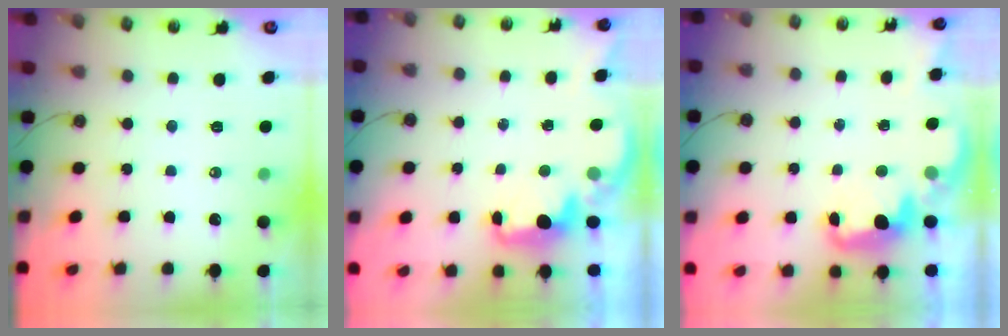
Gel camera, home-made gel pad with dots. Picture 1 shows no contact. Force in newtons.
{"total": 2.1, "press": 1.9, "slide": 0.8}
{"total": 2.6, "press": 2.6, "slide": 0.7}